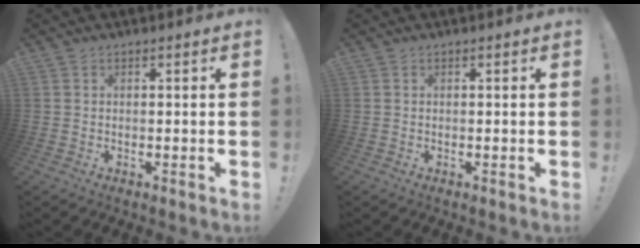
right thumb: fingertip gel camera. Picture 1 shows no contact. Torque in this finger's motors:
{"motor_torque": [-0.16, -0.08, -0.14, 0.14, 0.07]}